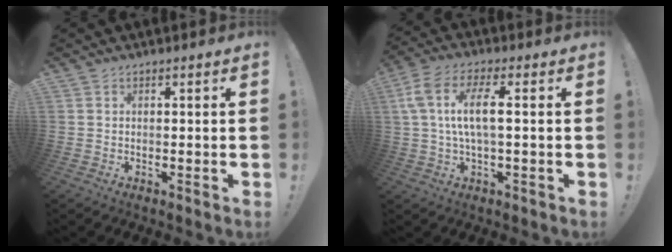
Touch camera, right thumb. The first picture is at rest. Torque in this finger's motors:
{"motor_torque": [-0.09, 0.87, 1.05, 0.06, 0.49]}